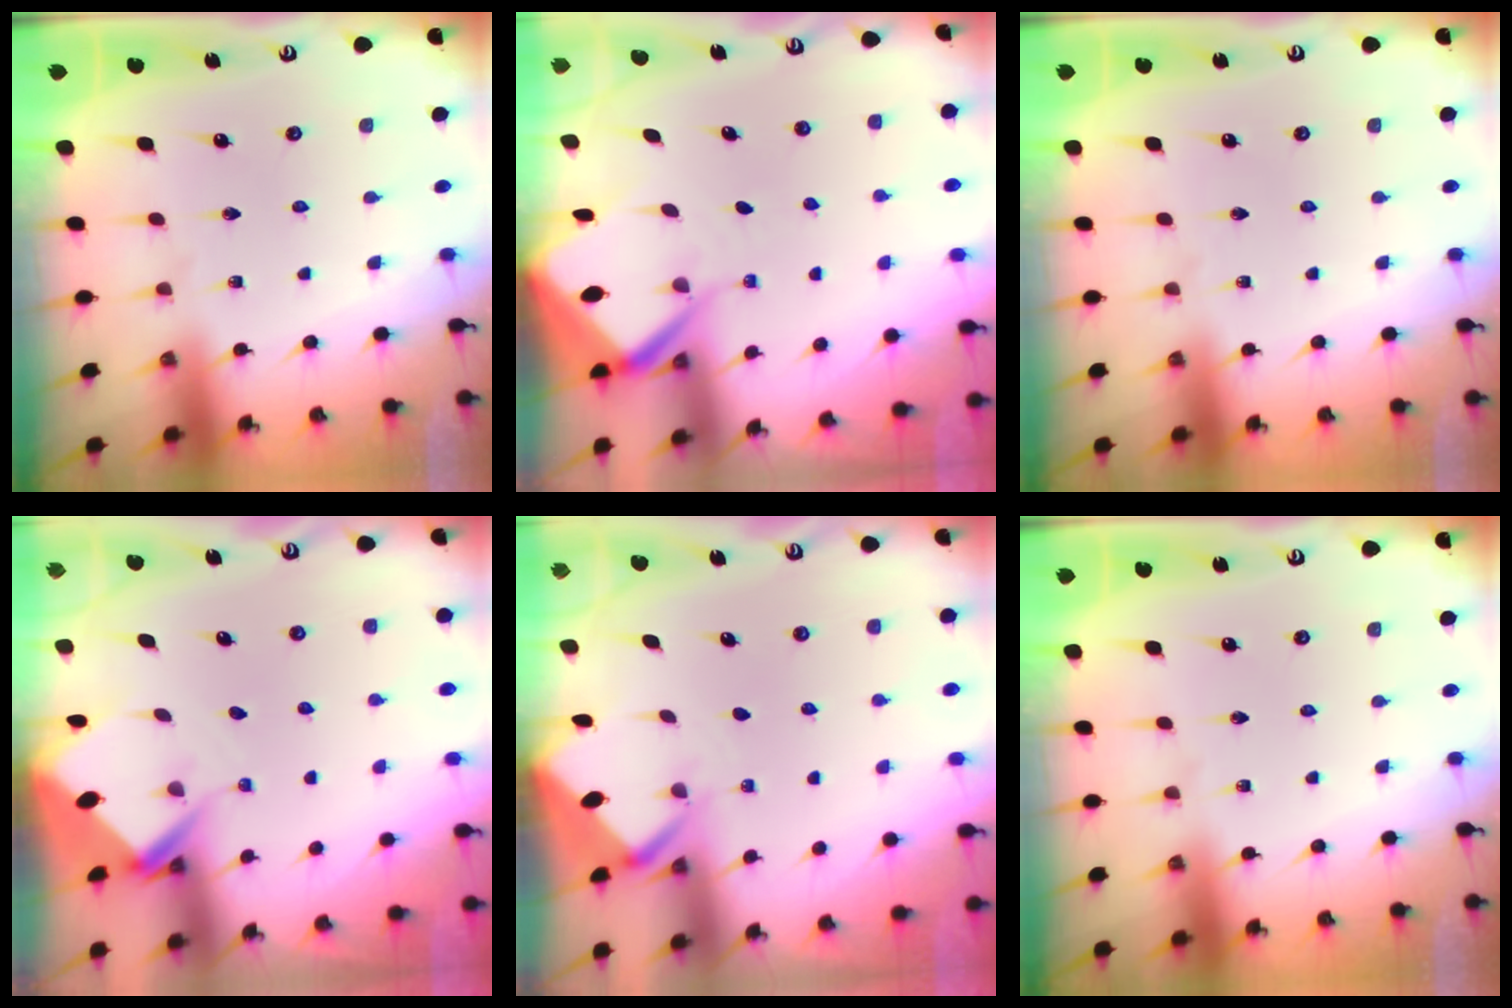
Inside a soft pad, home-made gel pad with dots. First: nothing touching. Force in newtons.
{"total": 6.0, "press": 6.0, "slide": 0.6}
{"total": 0.0}
{"total": 4.2, "press": 4.1, "slide": 0.4}
{"total": 2.8, "press": 2.8, "slide": 0.2}
{"total": 0.0}